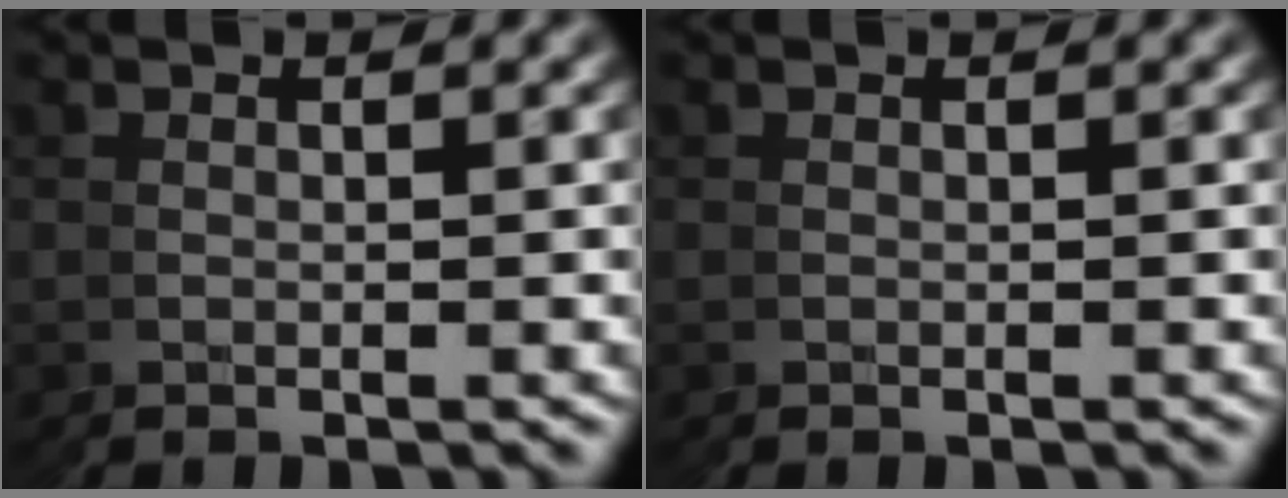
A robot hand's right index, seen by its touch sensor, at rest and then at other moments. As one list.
[{"total": 0.0}]